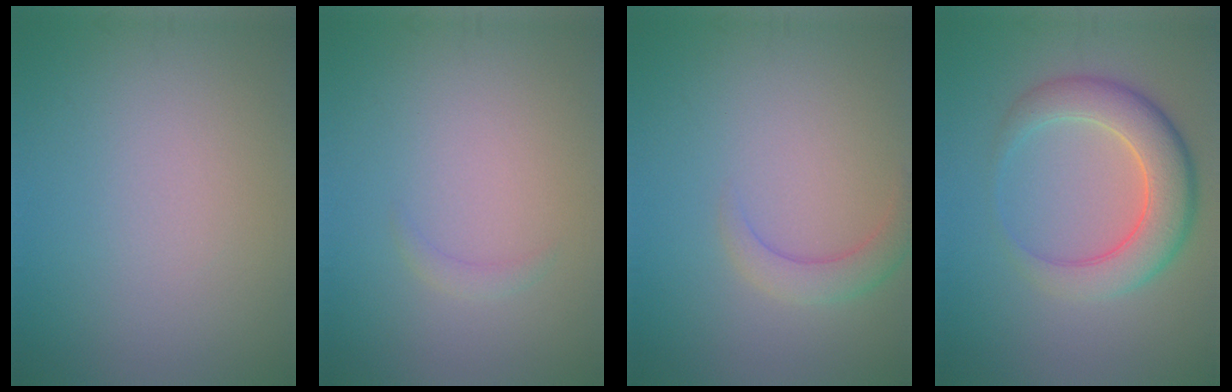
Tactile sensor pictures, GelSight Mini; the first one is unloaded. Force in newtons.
{"total": 0.8, "press": 0.8, "slide": 0.1}
{"total": 2.5, "press": 2.5, "slide": 0.2}
{"total": 6.5, "press": 6.5, "slide": 0.4}